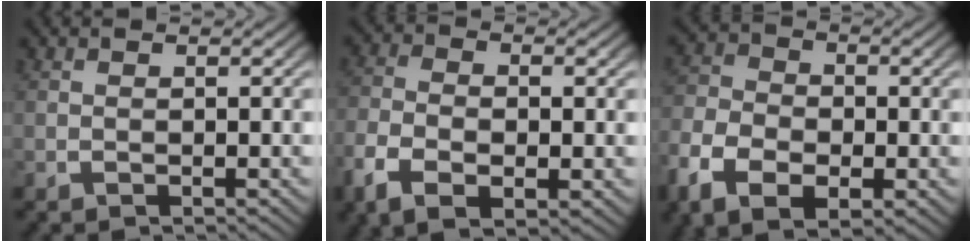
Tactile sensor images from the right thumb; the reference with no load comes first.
{"total": 4.6, "force": [-1.5, 2.6, 3.5], "torque": [-0.081, -0.011, -0.021]}
{"total": 6.4, "force": [-1.8, 4.6, 4.1], "torque": [-0.092, -0.018, -0.025]}